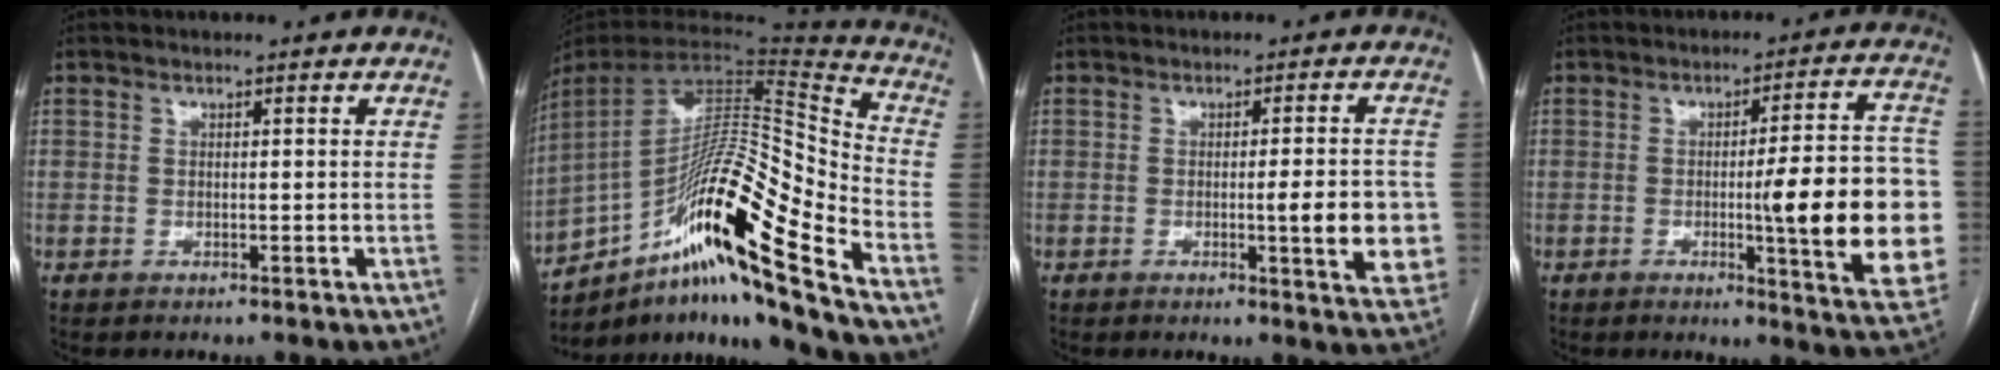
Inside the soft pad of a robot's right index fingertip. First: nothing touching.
{"total": 24.5, "force": [-14.9, 0.3, 19.5], "torque": [-0.311, 0.006, -0.261]}
{"total": 8.0, "force": [-1.4, 1.4, 7.8], "torque": [-0.086, -0.004, -0.016]}
{"total": 18.0, "force": [-2.5, 2.0, 17.7], "torque": [-0.153, 0.014, -0.021]}